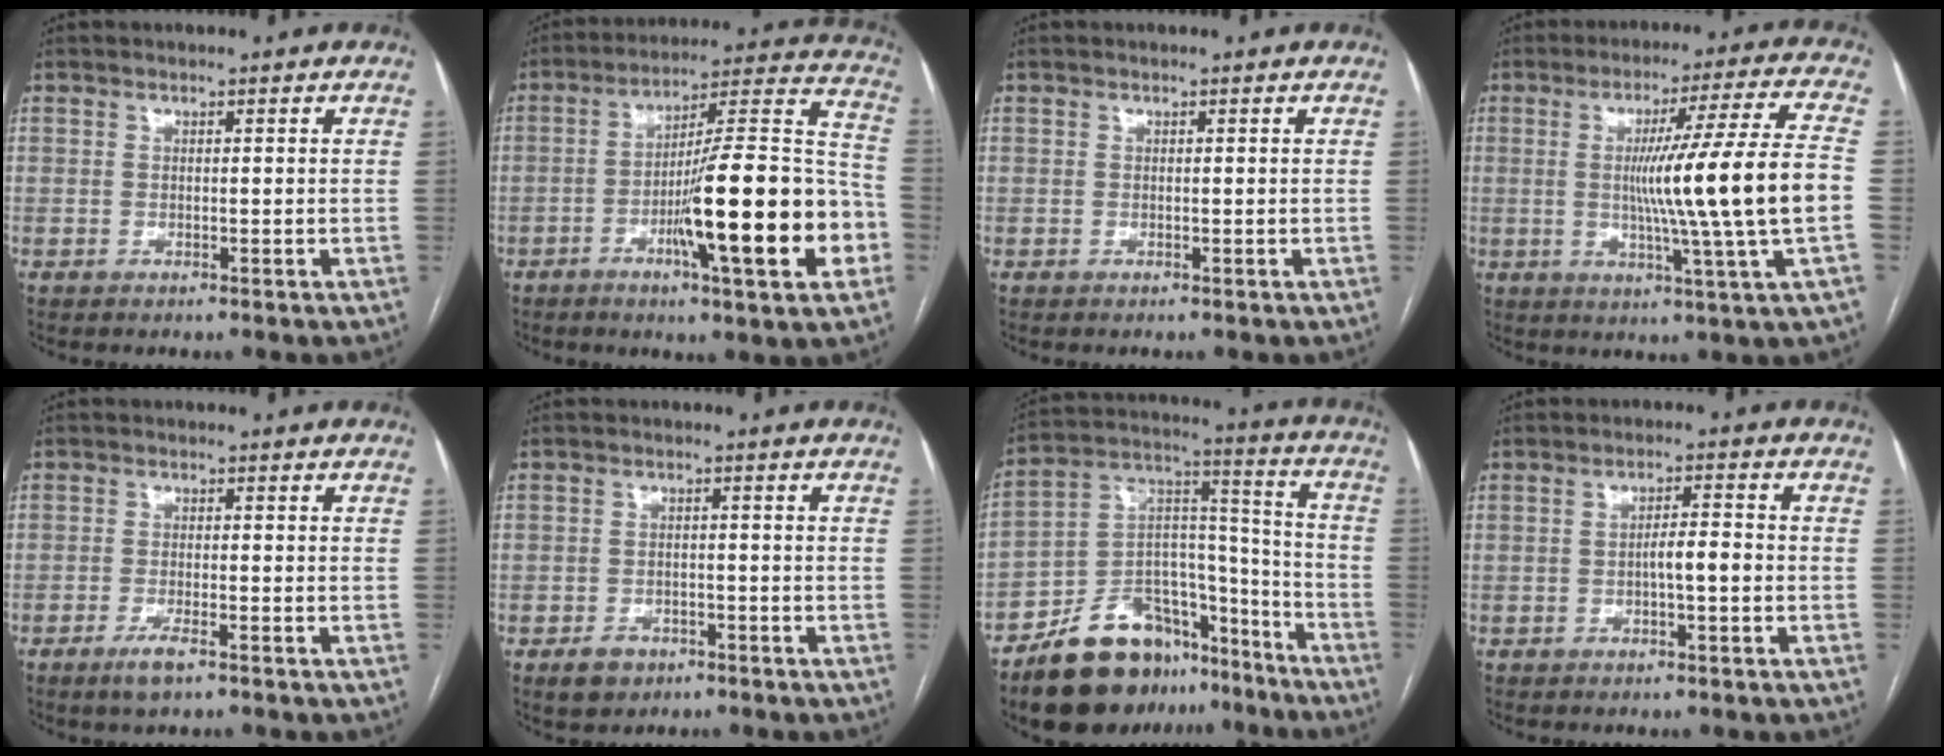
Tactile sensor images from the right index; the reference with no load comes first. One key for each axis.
{"total": 21.4, "fx": -6.6, "fy": 1.5, "fz": 20.3, "tx": -0.281, "ty": 0.005, "tz": -0.100}
{"total": 0.0}
{"total": 17.0, "fx": -1.0, "fy": -2.4, "fz": 16.8, "tx": -0.263, "ty": -0.007, "tz": -0.023}
{"total": 3.2, "fx": -2.1, "fy": 0.4, "fz": 2.4, "tx": -0.051, "ty": -0.005, "tz": -0.039}
{"total": 3.6, "fx": -2.2, "fy": 2.6, "fz": 1.2, "tx": -0.016, "ty": 0.006, "tz": -0.028}
{"total": 19.8, "fx": -14.6, "fy": 9.9, "fz": 8.9, "tx": -0.147, "ty": 0.059, "tz": -0.240}
{"total": 3.6, "fx": -0.8, "fy": 0.5, "fz": 3.4, "tx": -0.053, "ty": 0.006, "tz": -0.014}